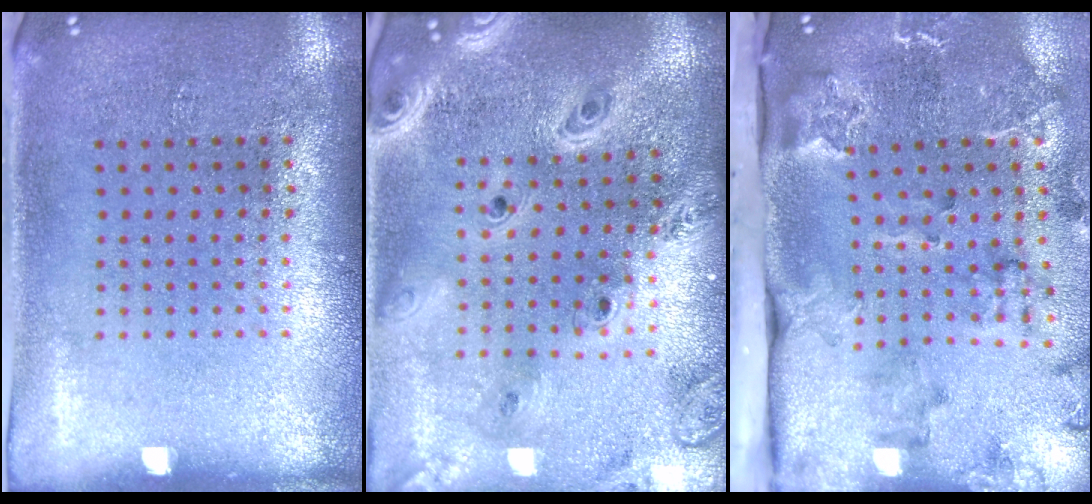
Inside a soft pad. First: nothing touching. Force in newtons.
{"total": 3.3, "press": 2.7, "slide": 2.0}
{"total": 2.8, "press": 2.4, "slide": 1.5}